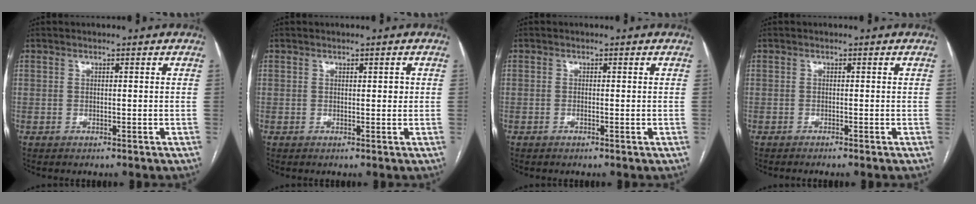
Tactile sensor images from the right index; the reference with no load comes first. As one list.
[{"total": 1.0, "force": [0.3, 0.5, 0.9], "torque": [-0.008, 0.002, 0.004]}, {"total": 0.5, "force": [-0.2, 0.0, 0.5], "torque": [-0.009, -0.001, -0.003]}, {"total": 1.1, "force": [-0.9, -0.3, 0.5], "torque": [-0.007, 0.004, -0.015]}]